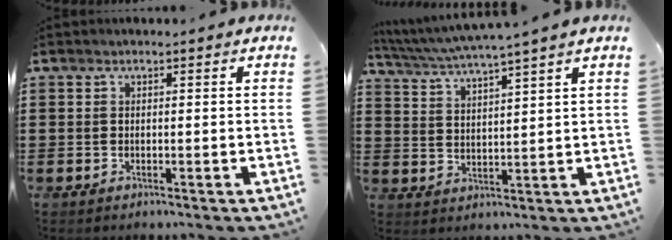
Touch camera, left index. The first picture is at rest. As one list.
[{"total": 3.5, "force": [3.1, -0.7, 1.3], "torque": [-0.041, -0.022, 0.049]}]